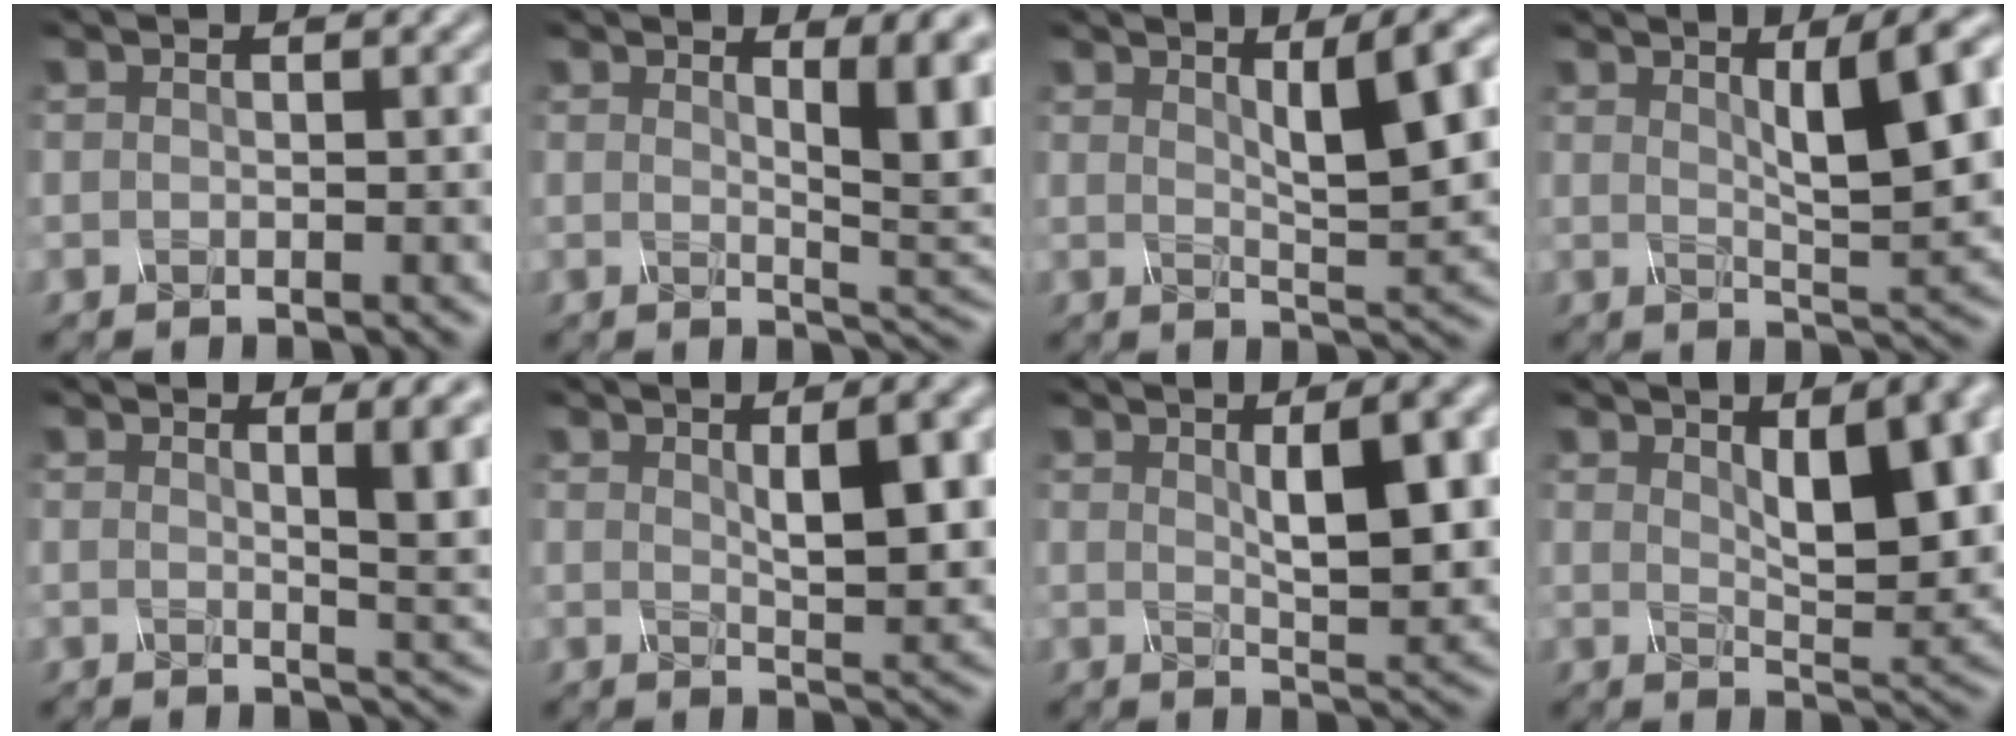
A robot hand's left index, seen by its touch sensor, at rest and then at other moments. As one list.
[{"total": 6.7, "force": [1.9, 1.8, 6.1], "torque": [-0.065, -0.010, 0.032]}, {"total": 8.2, "force": [3.1, 2.2, 7.3], "torque": [-0.086, 0.010, 0.052]}, {"total": 9.0, "force": [3.1, 2.4, 8.2], "torque": [-0.097, 0.012, 0.050]}, {"total": 5.9, "force": [1.5, 1.6, 5.4], "torque": [-0.053, -0.002, 0.022]}, {"total": 7.2, "force": [1.7, 2.2, 6.7], "torque": [-0.085, 0.003, 0.030]}, {"total": 8.2, "force": [1.8, 2.5, 7.5], "torque": [-0.096, 0.005, 0.032]}, {"total": 9.1, "force": [2.8, 3.2, 8.0], "torque": [-0.119, -0.001, 0.050]}]